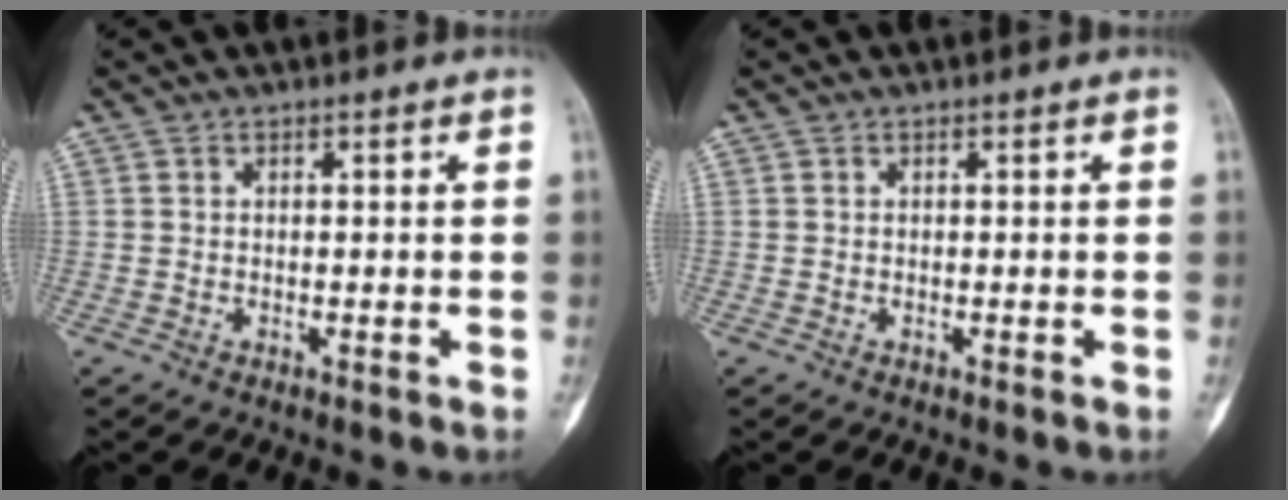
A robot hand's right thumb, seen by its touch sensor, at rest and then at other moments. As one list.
[{"total": 0.0}]